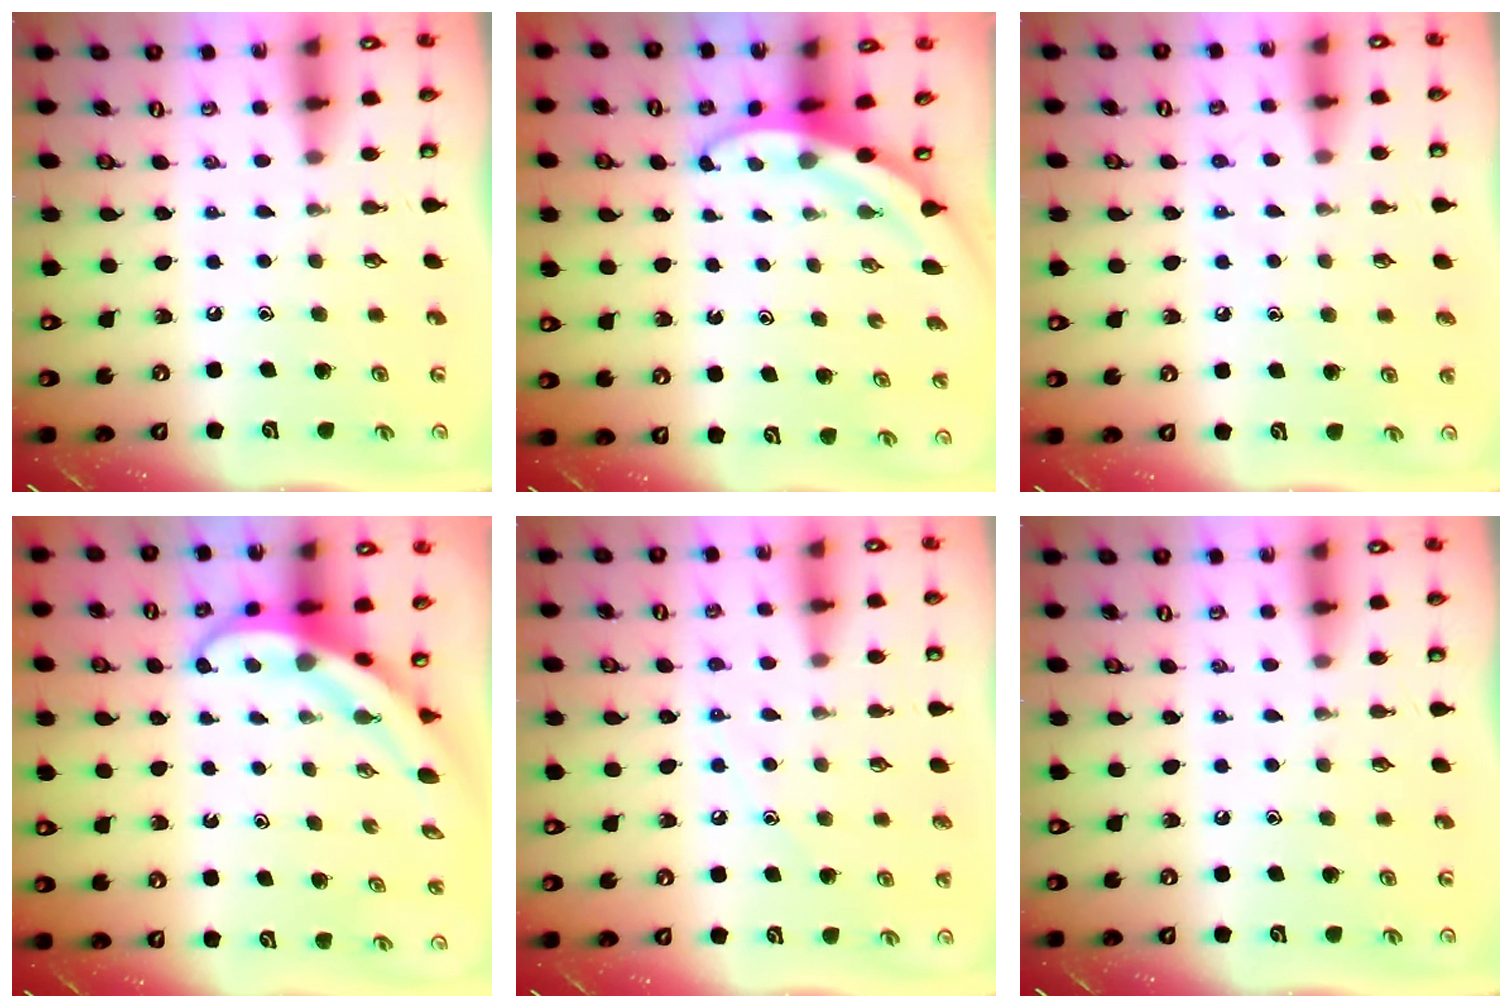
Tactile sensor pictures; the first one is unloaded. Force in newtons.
{"total": 3.5, "press": 3.5, "slide": 0.2}
{"total": 6.2, "press": 6.2, "slide": 0.9}
{"total": 5.7, "press": 5.7, "slide": 0.5}
{"total": 6.4, "press": 6.3, "slide": 0.7}
{"total": 0.0}